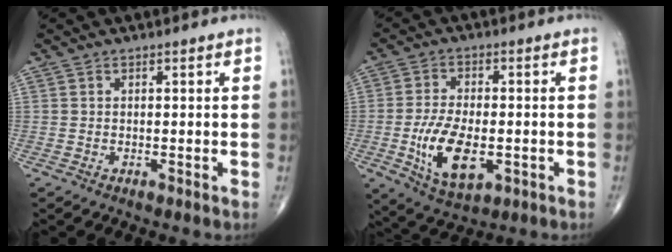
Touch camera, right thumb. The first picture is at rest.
{"total": 12.0, "force": [-2.8, 6.1, 9.9], "torque": [-0.176, -0.003, -0.040]}